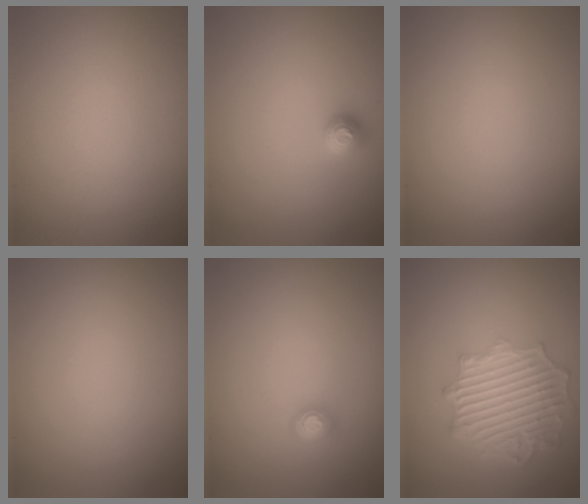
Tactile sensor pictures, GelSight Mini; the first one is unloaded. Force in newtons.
{"total": 1.1, "press": 1.0, "slide": 0.4}
{"total": 0.0}
{"total": 0.0}
{"total": 1.5, "press": 1.2, "slide": 0.9}
{"total": 6.2, "press": 4.7, "slide": 4.1}